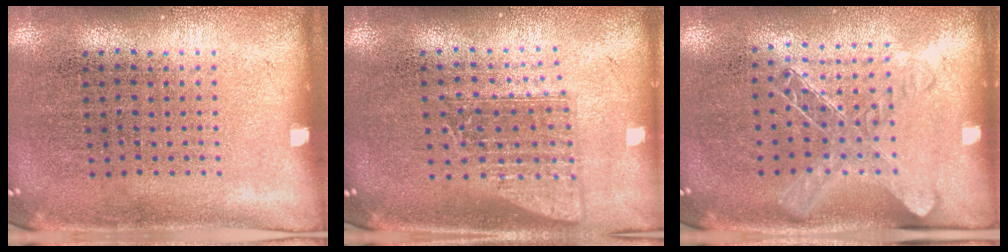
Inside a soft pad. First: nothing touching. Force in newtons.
{"total": 1.6, "press": 1.2, "slide": 1.0}
{"total": 1.3, "press": 1.2, "slide": 0.7}